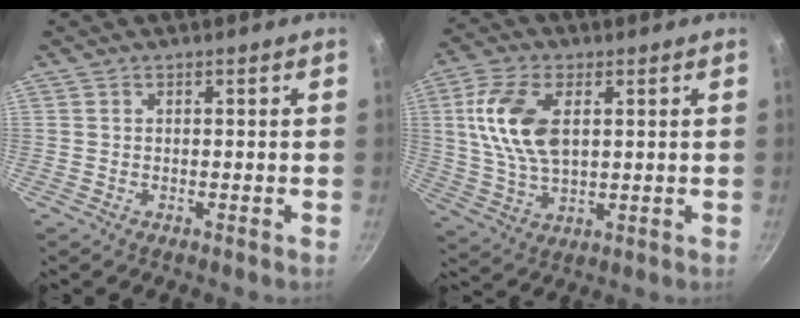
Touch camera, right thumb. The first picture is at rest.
{"total": 13.0, "force": [2.8, 7.2, 10.4], "torque": [-0.197, -0.003, 0.055]}